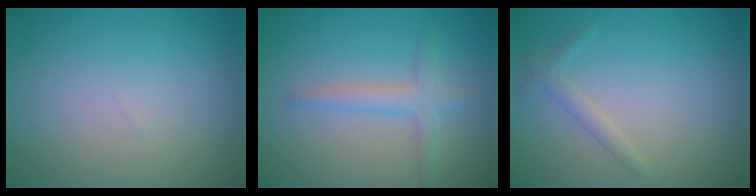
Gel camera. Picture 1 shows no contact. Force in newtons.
{"total": 2.4, "press": 2.4, "slide": 0.1}
{"total": 1.2, "press": 1.2, "slide": 0.1}